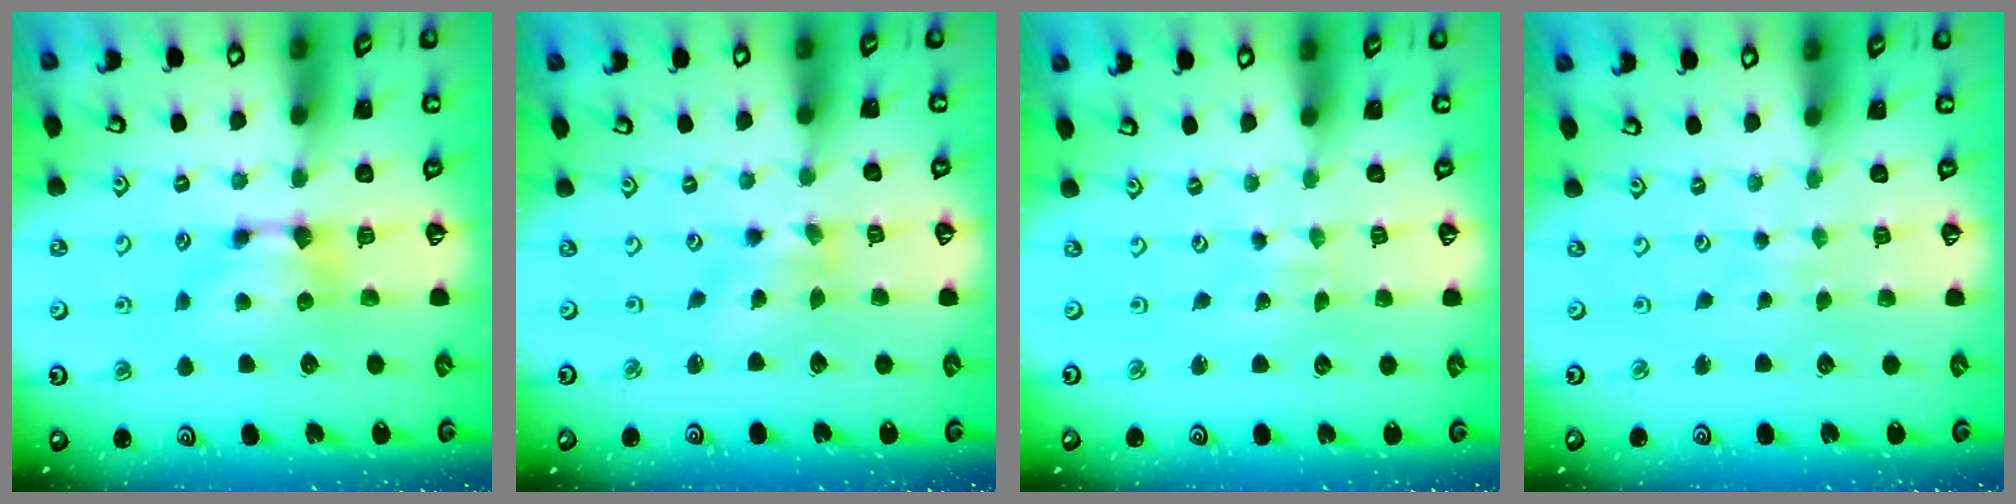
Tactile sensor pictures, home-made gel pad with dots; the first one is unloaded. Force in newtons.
{"total": 2.2, "press": 2.0, "slide": 1.0}
{"total": 6.7, "press": 6.7, "slide": 0.4}
{"total": 5.3, "press": 5.2, "slide": 0.2}